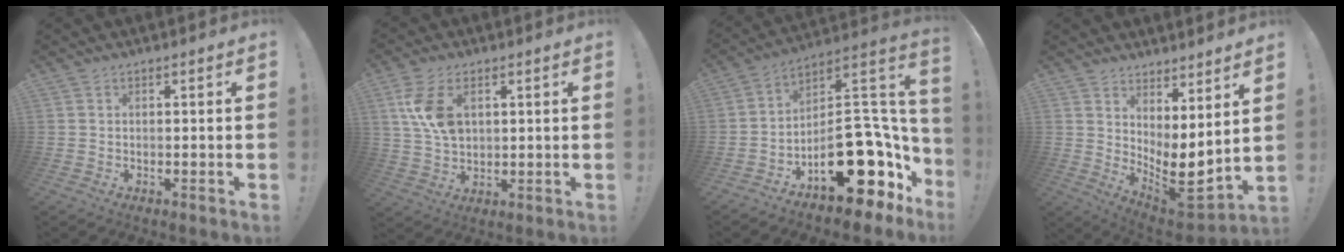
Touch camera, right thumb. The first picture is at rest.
{"total": 10.5, "force": [3.5, 6.5, 7.5], "torque": [-0.141, -0.009, 0.065]}
{"total": 21.9, "force": [-7.7, 11.8, 16.7], "torque": [-0.215, 0.041, -0.107]}
{"total": 7.9, "force": [-0.1, 2.9, 7.4], "torque": [-0.084, -0.032, 0.007]}